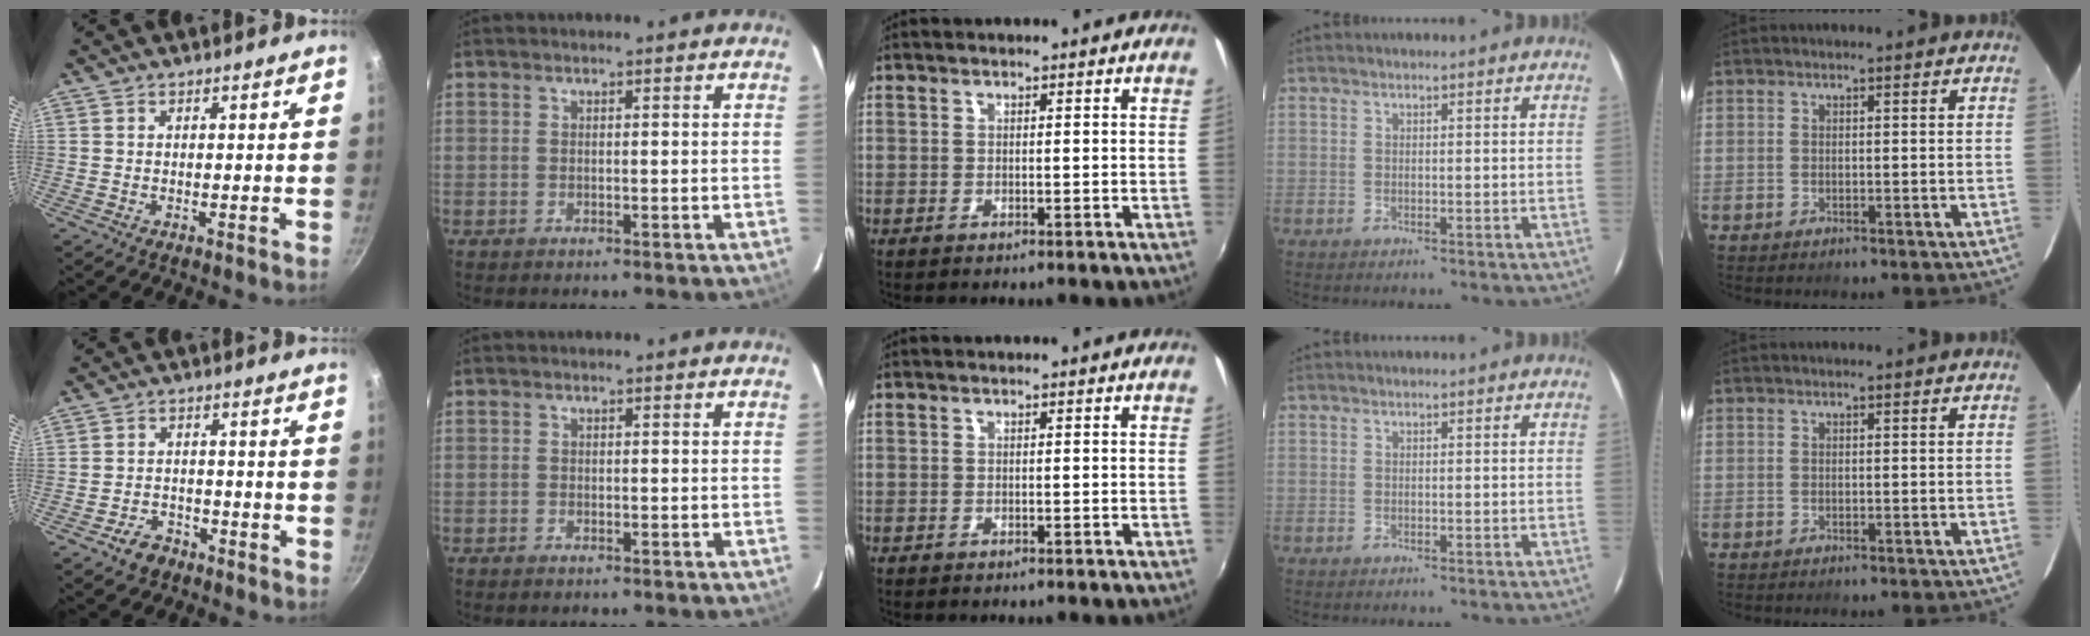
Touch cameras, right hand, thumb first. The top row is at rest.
{"thumb": {"total": 4.6, "force": [-3.1, 2.9, 1.6], "torque": [-0.018, 0.032, -0.048]}, "index": {"total": 0.7, "force": [-0.6, 0.3, 0.1], "torque": [-0.004, 0.003, -0.012]}}